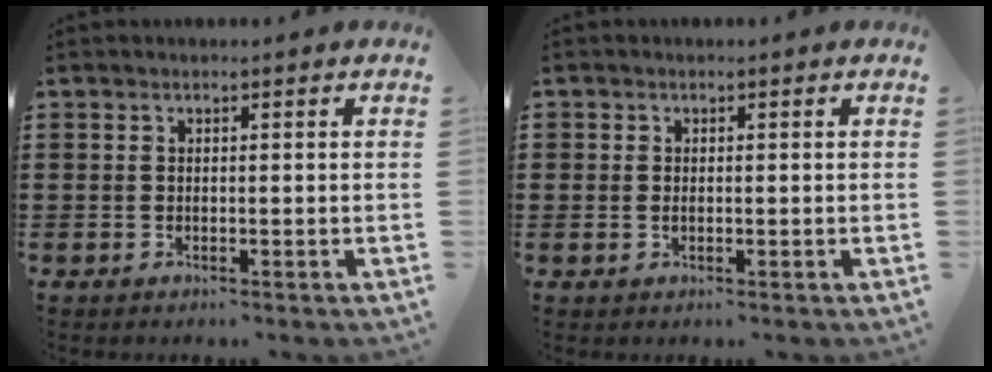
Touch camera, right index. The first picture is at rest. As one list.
[{"total": 0.7, "force": [0.0, 0.6, 0.3], "torque": [-0.008, 0.002, 0.000]}]